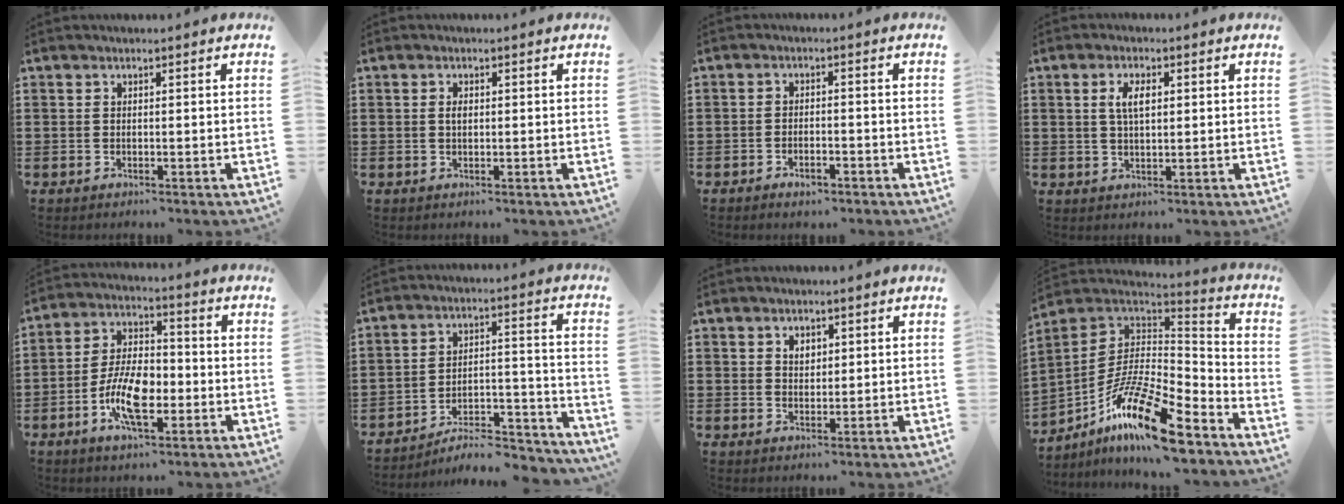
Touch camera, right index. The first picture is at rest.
{"total": 1.1, "force": [0.1, 0.6, 1.0], "torque": [-0.020, 0.003, 0.001]}
{"total": 2.1, "force": [-1.8, 0.5, 0.9], "torque": [-0.018, 0.000, -0.035]}
{"total": 3.8, "force": [0.9, 1.6, 3.3], "torque": [-0.069, 0.010, 0.013]}
{"total": 9.4, "force": [-3.4, 4.5, 7.6], "torque": [-0.166, 0.000, -0.065]}
{"total": 7.1, "force": [-6.5, 1.3, 2.3], "torque": [-0.029, 0.009, -0.125]}
{"total": 1.9, "force": [0.9, 1.4, 1.0], "torque": [-0.023, 0.007, 0.017]}
{"total": 16.2, "force": [-10.5, 3.6, 11.8], "torque": [-0.223, 0.020, -0.192]}